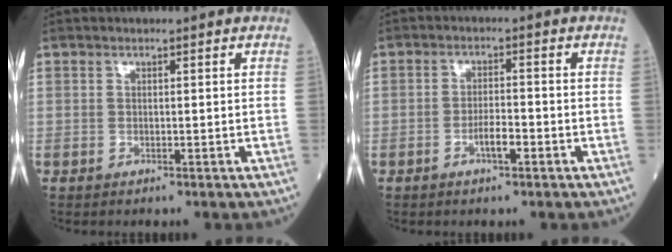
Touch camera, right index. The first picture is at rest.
{"total": 2.9, "force": [-1.4, 0.7, 2.4], "torque": [-0.040, 0.003, -0.025]}